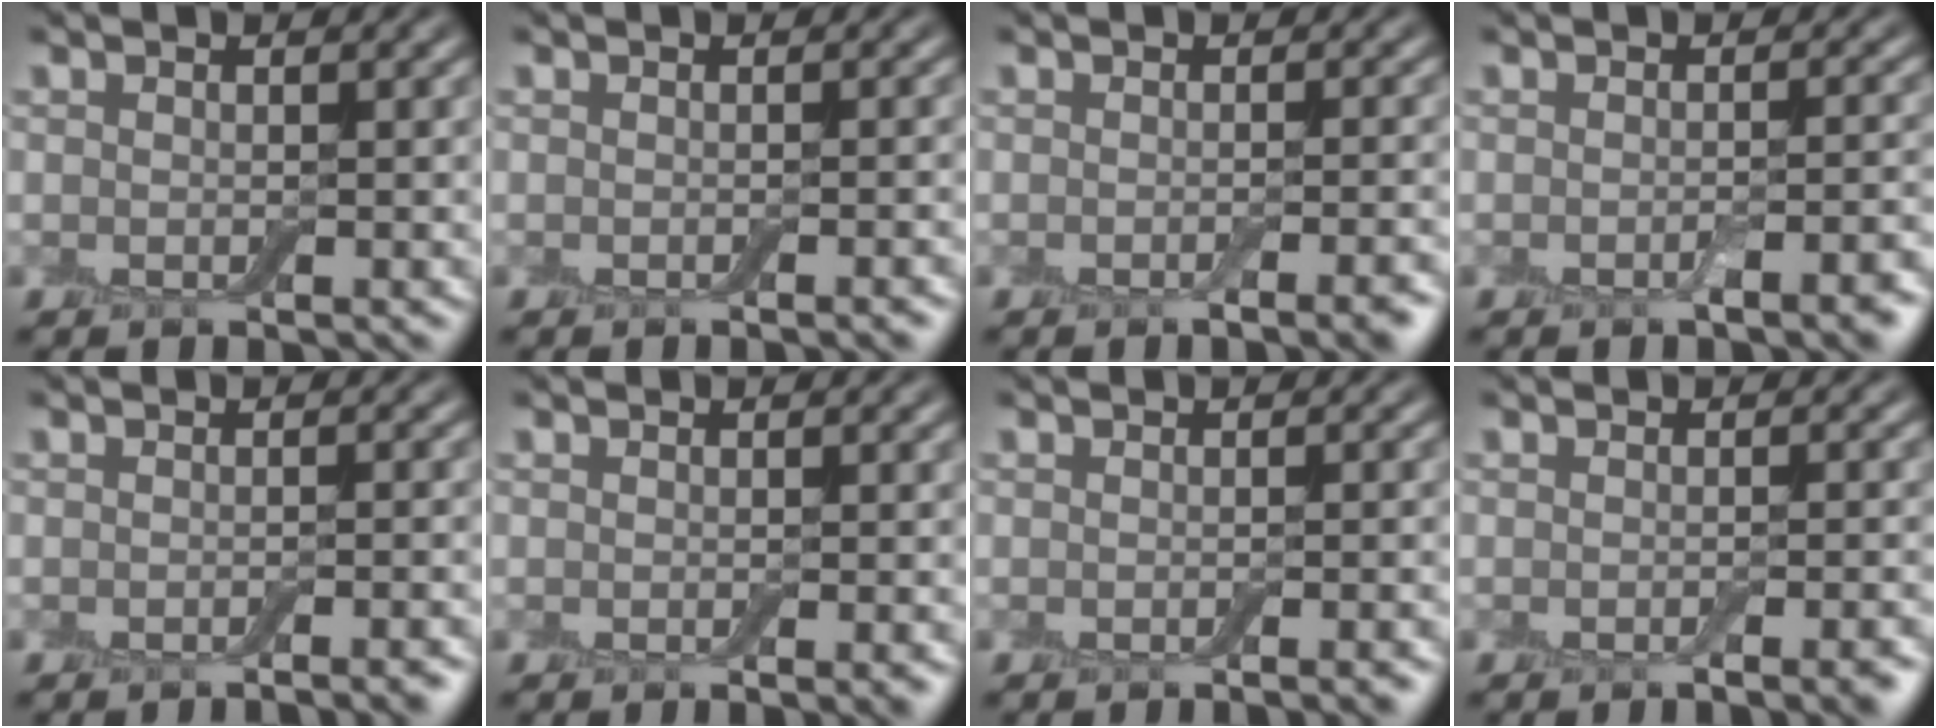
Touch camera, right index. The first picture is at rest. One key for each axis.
{"total": 1.1, "fx": -0.6, "fy": 0.2, "fz": 0.9, "tx": -0.007, "ty": 0.001, "tz": -0.010}
{"total": 3.0, "fx": -1.6, "fy": 0.7, "fz": 2.4, "tx": -0.025, "ty": 0.001, "tz": -0.024}
{"total": 2.7, "fx": -1.3, "fy": 0.6, "fz": 2.3, "tx": -0.031, "ty": 0.000, "tz": -0.023}
{"total": 2.0, "fx": -1.4, "fy": 0.4, "fz": 1.4, "tx": -0.009, "ty": 0.002, "tz": -0.021}
{"total": 1.0, "fx": -0.4, "fy": 0.1, "fz": 0.9, "tx": -0.011, "ty": -0.003, "tz": -0.007}
{"total": 1.7, "fx": -1.0, "fy": 0.3, "fz": 1.4, "tx": -0.009, "ty": 0.003, "tz": -0.014}
{"total": 2.6, "fx": -1.5, "fy": 0.6, "fz": 2.1, "tx": -0.021, "ty": 0.001, "tz": -0.022}